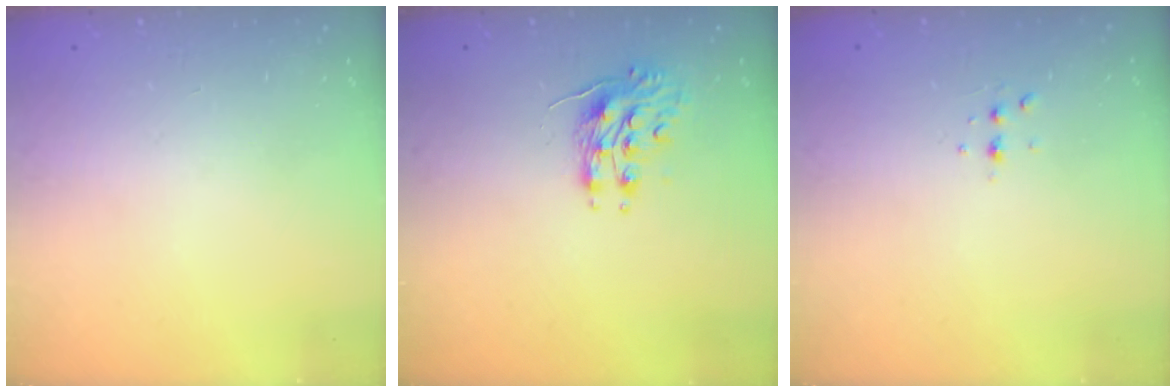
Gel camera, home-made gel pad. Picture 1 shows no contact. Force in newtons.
{"total": 8.4, "press": 8.3, "slide": 0.4}
{"total": 3.1, "press": 3.0, "slide": 0.9}